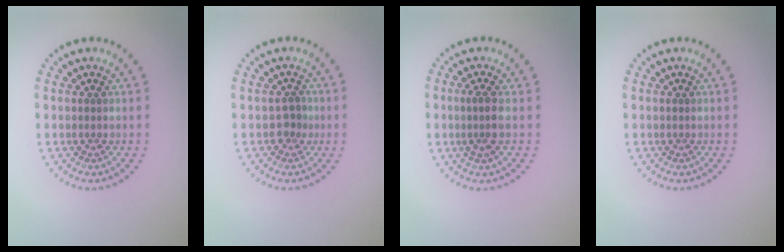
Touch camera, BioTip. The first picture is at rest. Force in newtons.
{"total": 1.1, "press": 0.9, "slide": 0.6}
{"total": 2.0, "press": 1.6, "slide": 1.2}
{"total": 0.0}